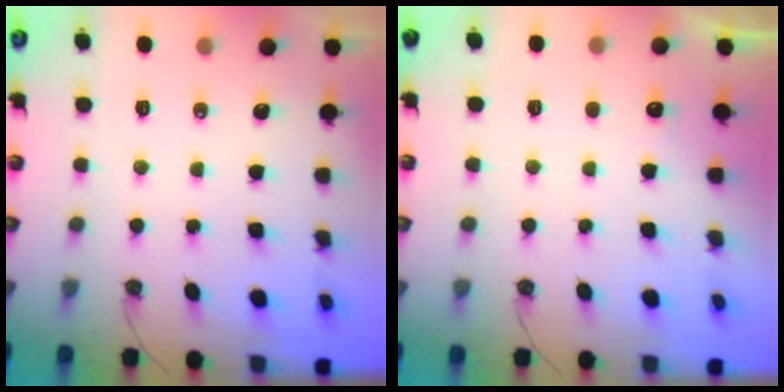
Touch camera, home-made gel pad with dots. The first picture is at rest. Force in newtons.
{"total": 1.2, "press": 0.9, "slide": 0.8}